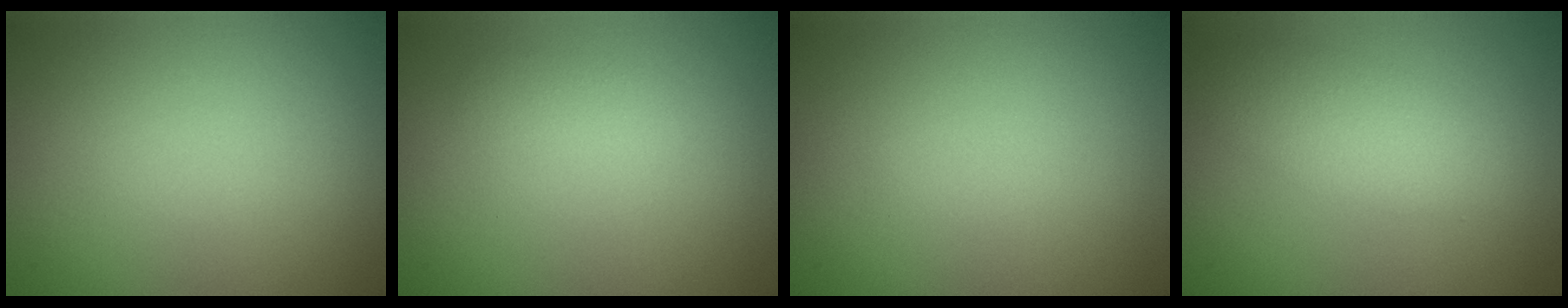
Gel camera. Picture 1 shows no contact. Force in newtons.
{"total": 1.5, "press": 1.5, "slide": 0.1}
{"total": 0.0}
{"total": 3.6, "press": 3.6, "slide": 0.0}